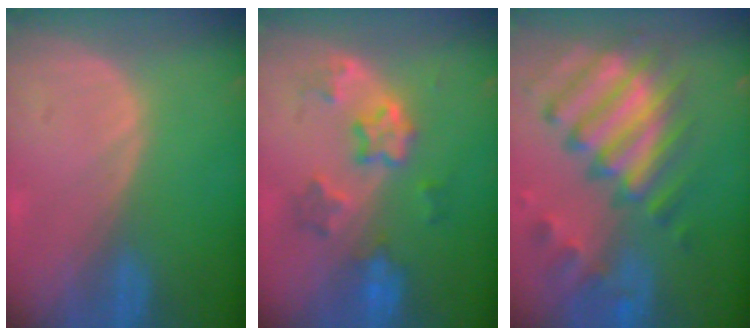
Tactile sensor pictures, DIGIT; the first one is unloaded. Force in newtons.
{"total": 6.4, "press": 6.1, "slide": 1.7}
{"total": 12.4, "press": 10.7, "slide": 6.2}